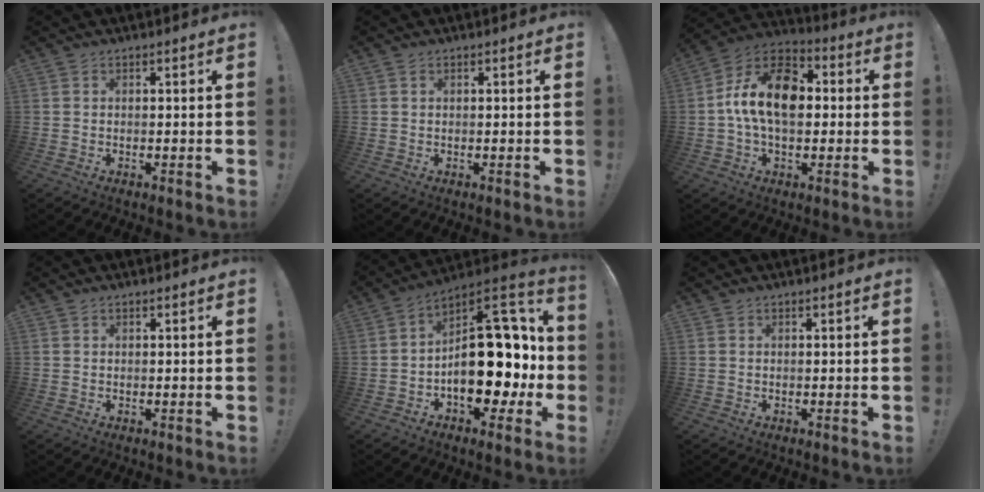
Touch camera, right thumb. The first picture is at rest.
{"total": 0.5, "force": [0.4, 0.4, 0.1], "torque": [-0.001, 0.000, 0.007]}
{"total": 16.6, "force": [1.6, 10.7, 12.5], "torque": [-0.221, 0.010, 0.027]}
{"total": 0.6, "force": [0.4, 0.5, 0.0], "torque": [-0.001, 0.001, 0.007]}
{"total": 24.0, "force": [-2.6, 13.7, 19.5], "torque": [-0.262, 0.021, -0.015]}
{"total": 0.0}